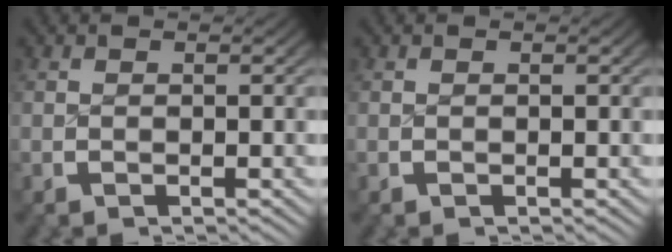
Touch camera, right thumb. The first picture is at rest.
{"total": 0.0}